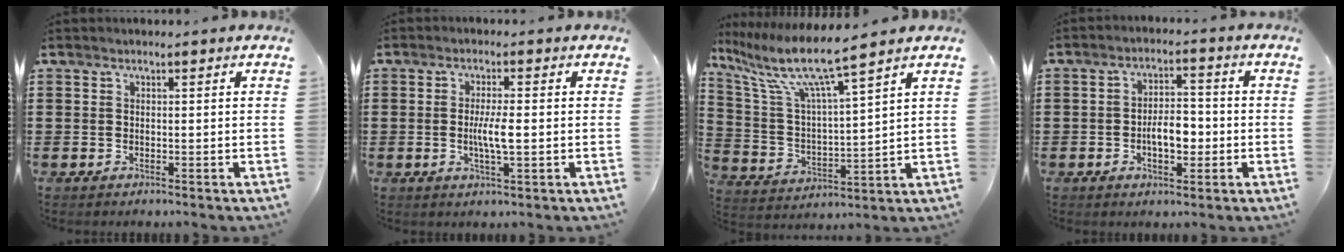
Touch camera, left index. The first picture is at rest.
{"total": 4.3, "force": [-0.3, 0.7, 4.3], "torque": [-0.083, -0.004, -0.008]}
{"total": 8.8, "force": [7.0, 0.1, 5.3], "torque": [-0.135, -0.046, 0.111]}
{"total": 5.2, "force": [-1.2, 2.6, 4.4], "torque": [-0.070, 0.006, -0.024]}